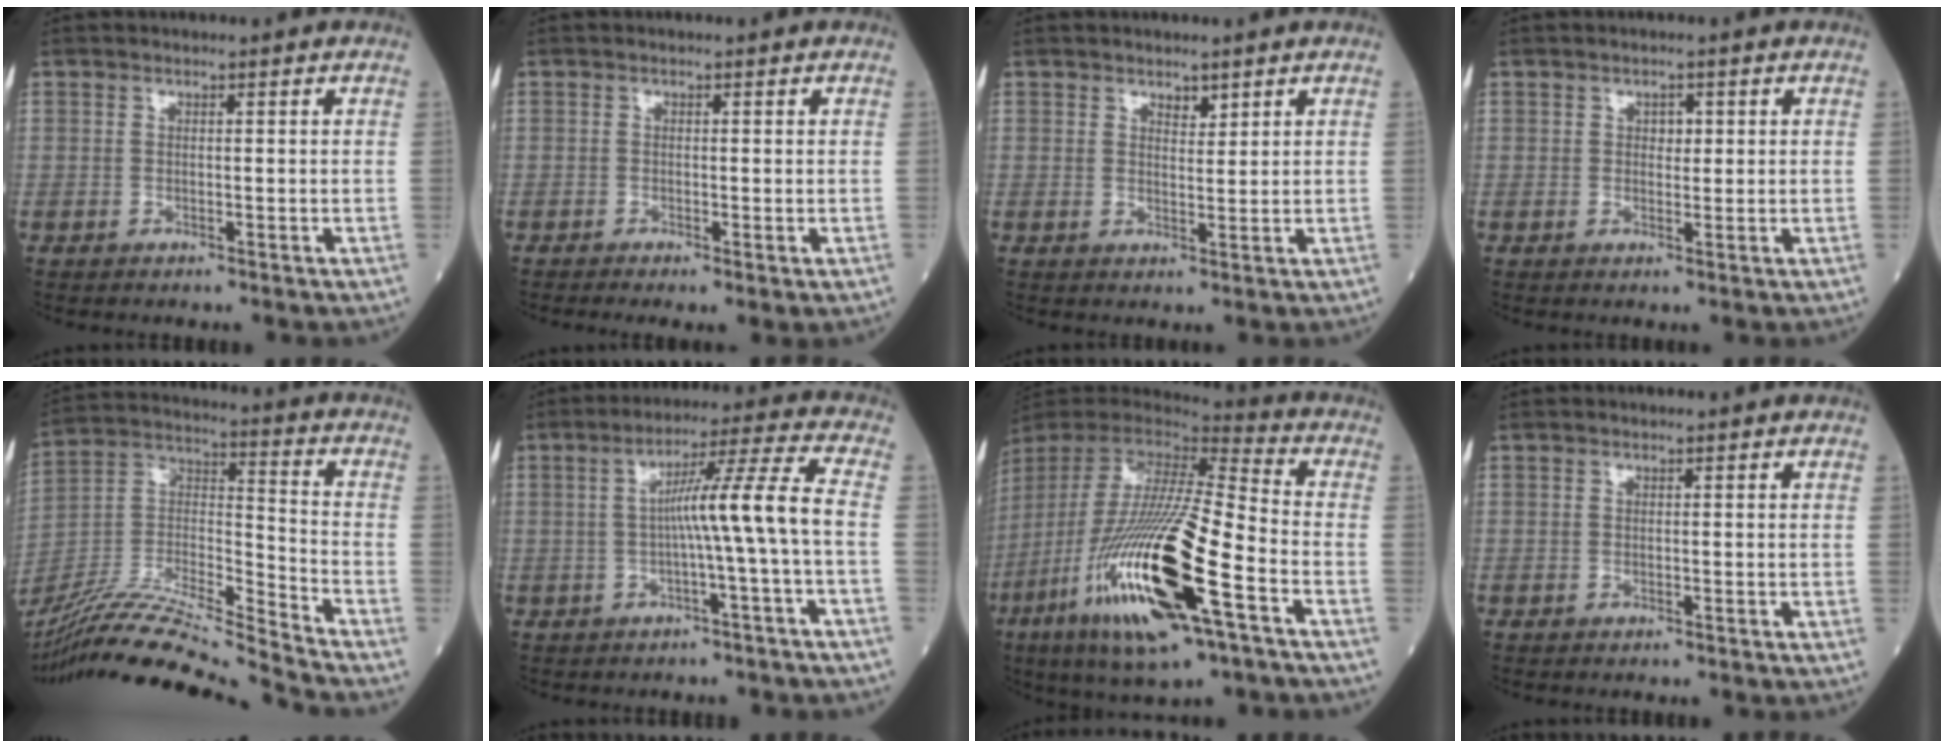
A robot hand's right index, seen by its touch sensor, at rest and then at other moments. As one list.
[{"total": 1.8, "force": [-0.9, 0.3, 1.5], "torque": [-0.027, -0.006, -0.015]}, {"total": 1.8, "force": [1.4, 0.8, 0.9], "torque": [-0.011, -0.002, 0.022]}, {"total": 1.6, "force": [0.4, 1.1, 1.1], "torque": [-0.011, 0.000, 0.005]}, {"total": 21.9, "force": [-20.2, -1.5, 8.5], "torque": [-0.182, -0.012, -0.359]}, {"total": 8.8, "force": [-1.1, -1.8, 8.5], "torque": [-0.141, 0.024, -0.014]}, {"total": 27.8, "force": [-10.8, 4.3, 25.3], "torque": [-0.533, -0.064, -0.198]}, {"total": 0.0}]